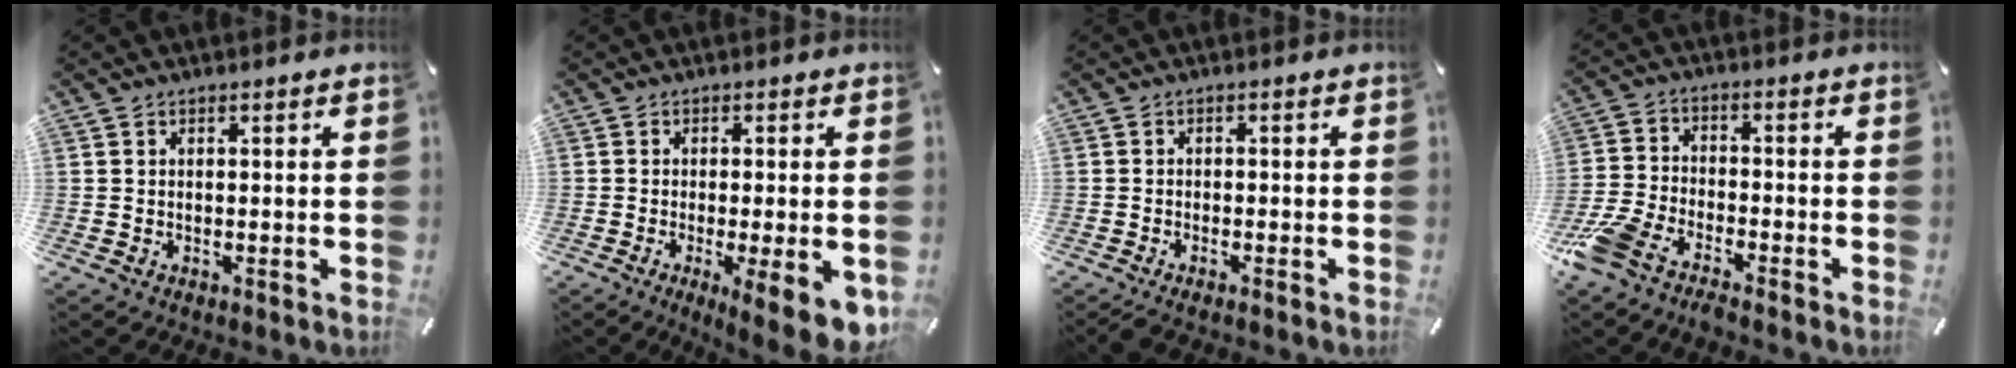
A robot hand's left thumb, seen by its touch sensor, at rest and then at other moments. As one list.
[{"total": 9.0, "force": [-2.6, 1.2, 8.5], "torque": [-0.123, -0.009, -0.034]}, {"total": 1.4, "force": [-1.1, 0.1, 1.0], "torque": [-0.017, 0.004, -0.021]}, {"total": 9.1, "force": [-7.3, 3.0, 4.6], "torque": [-0.110, 0.022, -0.146]}]